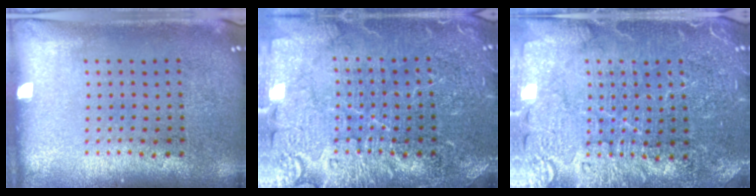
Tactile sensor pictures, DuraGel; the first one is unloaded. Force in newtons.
{"total": 6.5, "press": 6.4, "slide": 1.0}
{"total": 4.4, "press": 4.3, "slide": 1.0}